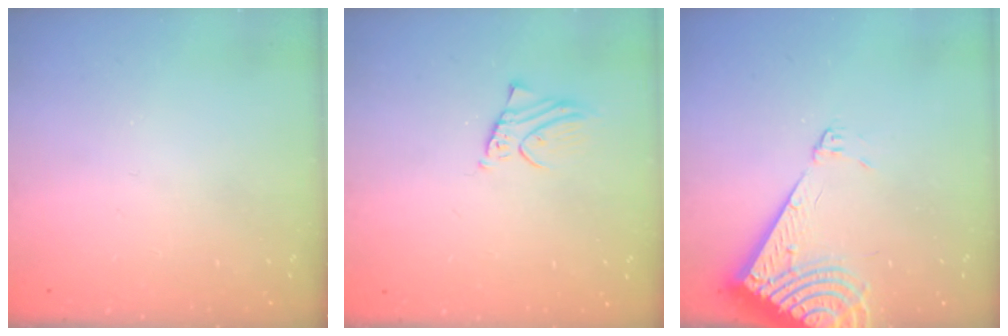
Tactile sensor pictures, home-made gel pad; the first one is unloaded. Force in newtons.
{"total": 2.5, "press": 2.5, "slide": 0.1}
{"total": 10.3, "press": 10.2, "slide": 1.6}